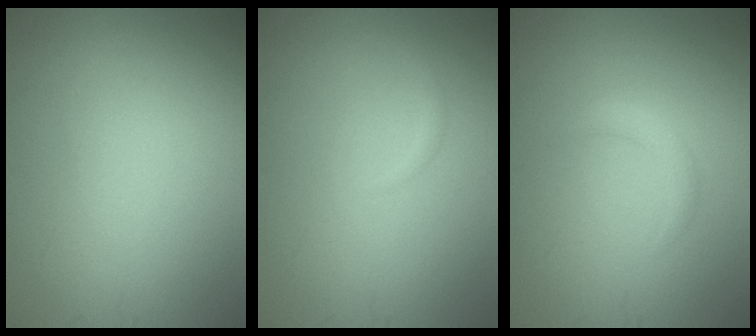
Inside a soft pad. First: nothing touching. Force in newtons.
{"total": 0.7, "press": 0.7, "slide": 0.1}
{"total": 1.4, "press": 1.4, "slide": 0.1}